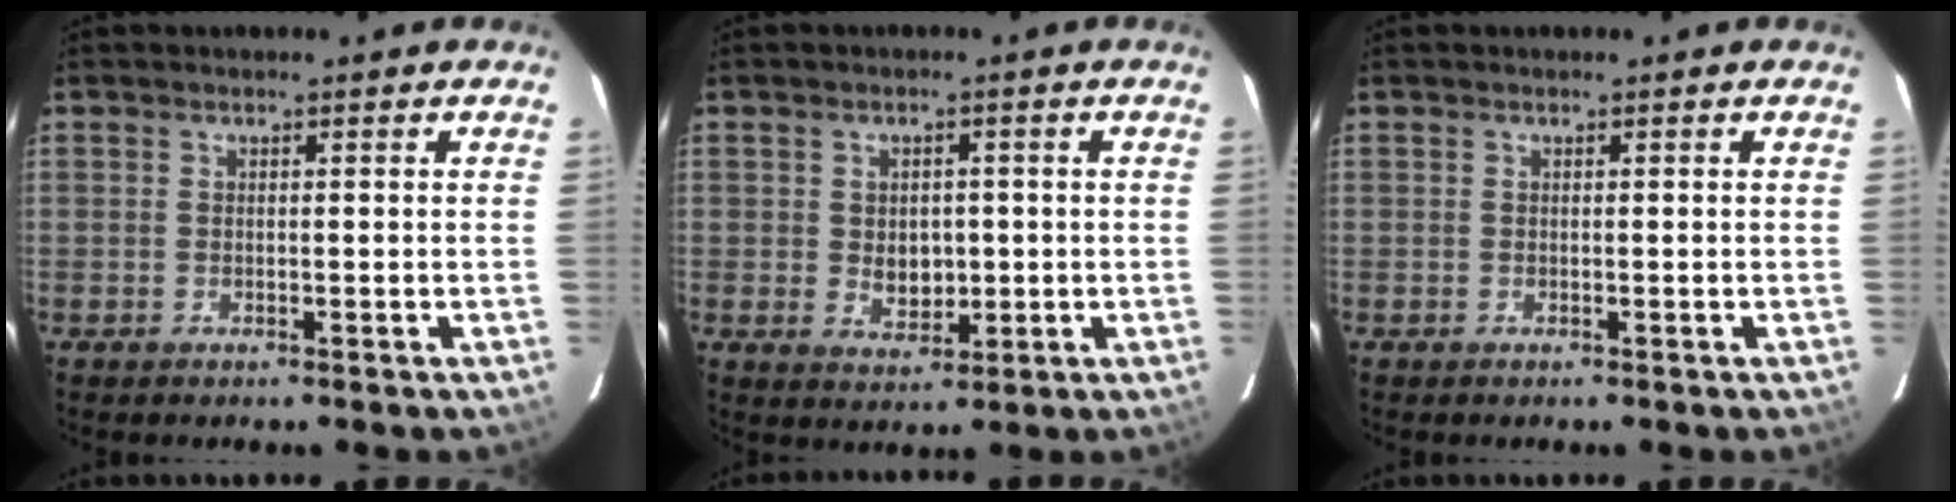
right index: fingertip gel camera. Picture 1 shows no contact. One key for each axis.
{"total": 5.1, "fx": -0.2, "fy": 3.8, "fz": 3.4, "tx": -0.056, "ty": -0.002, "tz": 0.005}
{"total": 0.0}